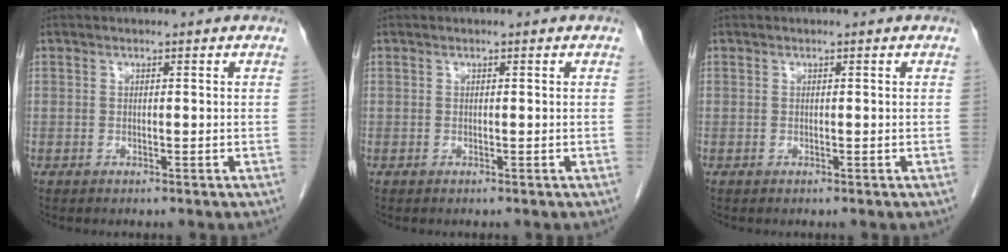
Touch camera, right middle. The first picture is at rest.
{"total": 0.0}
{"total": 0.0}